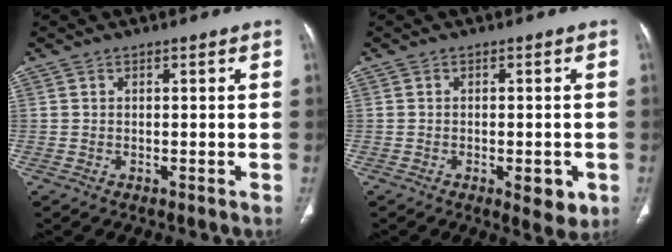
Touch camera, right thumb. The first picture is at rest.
{"total": 5.1, "force": [-1.8, 2.2, 4.2], "torque": [-0.039, -0.004, -0.017]}